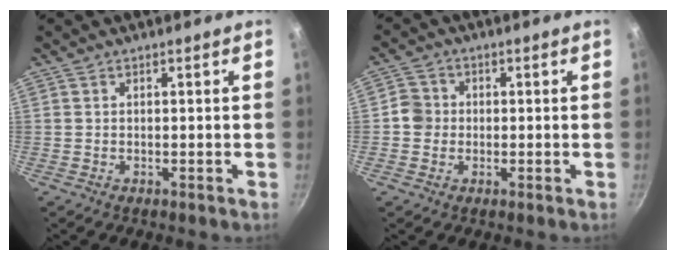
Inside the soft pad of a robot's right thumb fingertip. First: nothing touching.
{"total": 3.9, "force": [-0.4, 3.7, 1.1], "torque": [0.000, 0.011, -0.016]}